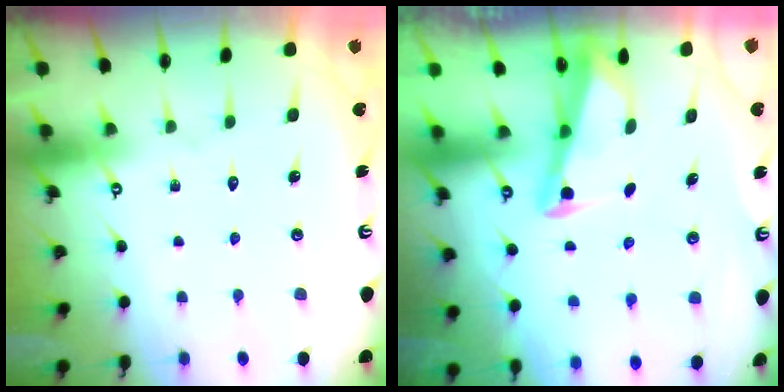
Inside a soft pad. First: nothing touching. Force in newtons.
{"total": 2.7, "press": 2.7, "slide": 0.3}